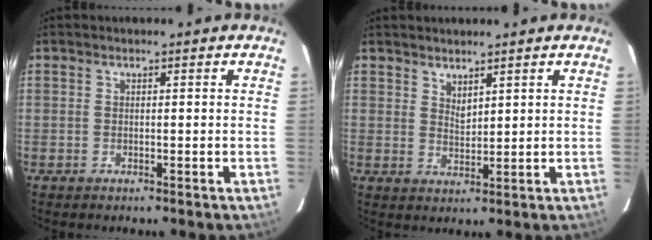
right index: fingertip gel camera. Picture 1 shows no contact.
{"total": 2.6, "force": [2.3, 0.8, 1.1], "torque": [-0.016, -0.001, 0.041]}